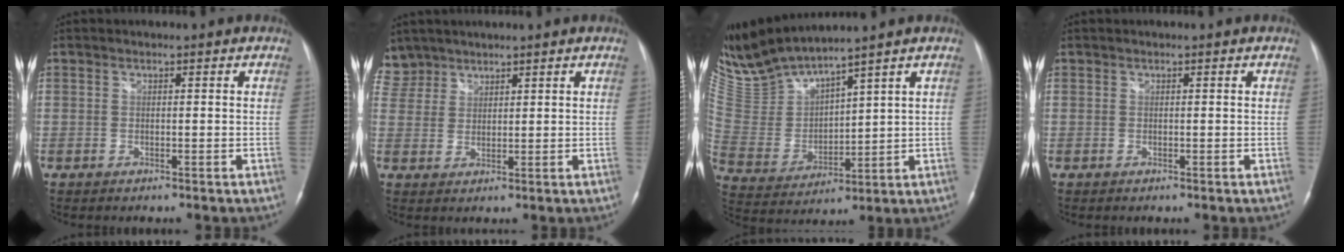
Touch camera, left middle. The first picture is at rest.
{"total": 5.1, "force": [4.2, 2.8, -0.5], "torque": [0.014, 0.009, 0.087]}
{"total": 10.2, "force": [9.7, -0.4, 3.1], "torque": [-0.090, -0.004, 0.211]}
{"total": 0.0}